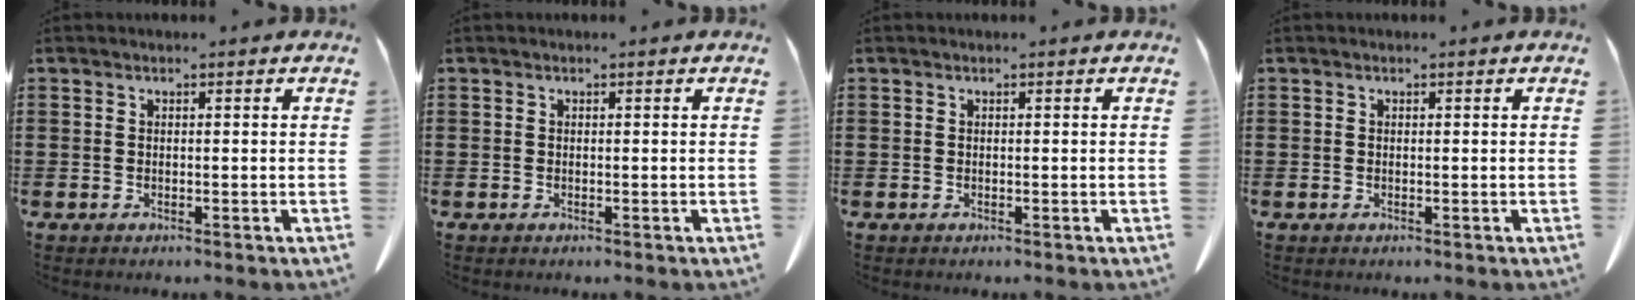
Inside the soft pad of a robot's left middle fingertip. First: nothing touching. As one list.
[{"total": 0.0}, {"total": 0.0}, {"total": 0.0}]